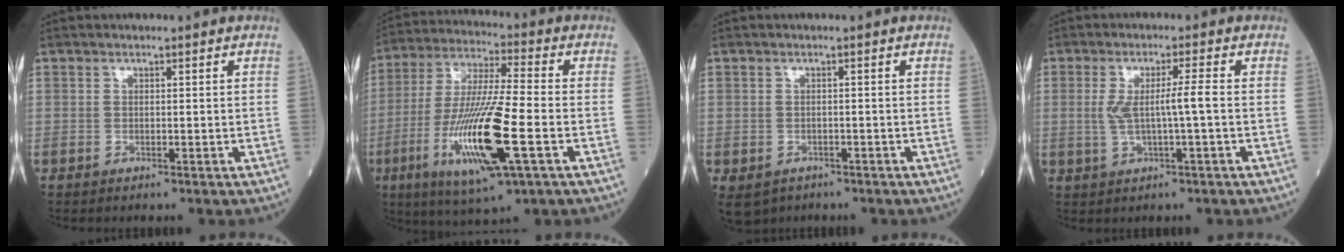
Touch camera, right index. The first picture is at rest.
{"total": 17.3, "force": [-5.3, 1.4, 16.4], "torque": [-0.334, -0.025, -0.093]}
{"total": 5.5, "force": [-3.4, 4.0, 1.6], "torque": [-0.038, -0.001, -0.049]}
{"total": 5.0, "force": [-0.1, -0.1, 5.0], "torque": [-0.096, 0.004, 0.001]}